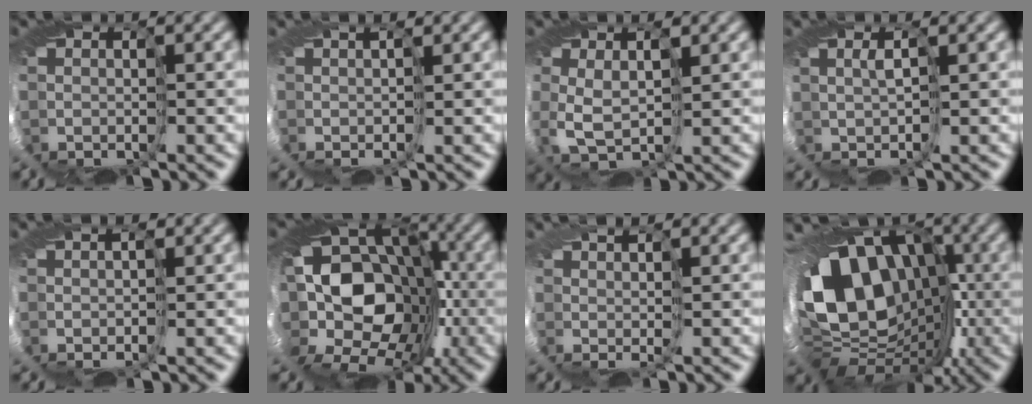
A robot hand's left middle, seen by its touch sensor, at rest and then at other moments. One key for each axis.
{"total": 2.0, "fx": 1.3, "fy": -1.5, "fz": -0.6, "tx": 0.018, "ty": 0.017, "tz": 0.006}
{"total": 1.1, "fx": 0.5, "fy": -0.4, "fz": 1.0, "tx": -0.043, "ty": -0.003, "tz": -0.007}
{"total": 2.6, "fx": 0.6, "fy": -2.4, "fz": -0.9, "tx": 0.018, "ty": 0.015, "tz": 0.000}
{"total": 1.0, "fx": 0.6, "fy": -0.8, "fz": -0.2, "tx": 0.017, "ty": 0.010, "tz": -0.003}
{"total": 14.6, "fx": -4.0, "fy": 10.8, "fz": 8.9, "tx": -0.116, "ty": 0.011, "tz": -0.117}
{"total": 3.5, "fx": 1.1, "fy": -2.9, "fz": -1.4, "tx": 0.034, "ty": 0.006, "tz": -0.003}
{"total": 13.1, "fx": 0.9, "fy": 10.2, "fz": 8.1, "tx": -0.120, "ty": 0.012, "tz": 0.001}